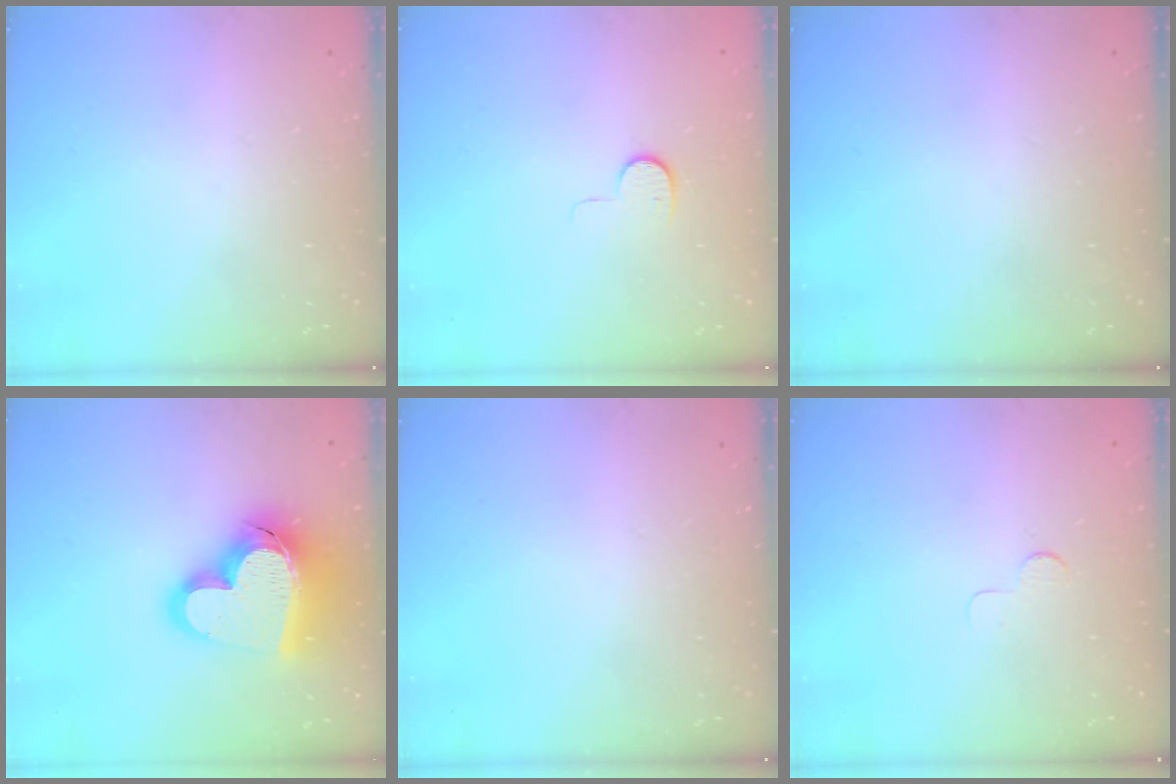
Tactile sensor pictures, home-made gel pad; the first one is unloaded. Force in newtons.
{"total": 6.8, "press": 6.8, "slide": 0.6}
{"total": 0.0}
{"total": 23.0, "press": 22.9, "slide": 2.3}
{"total": 0.0}
{"total": 3.0, "press": 2.9, "slide": 0.3}